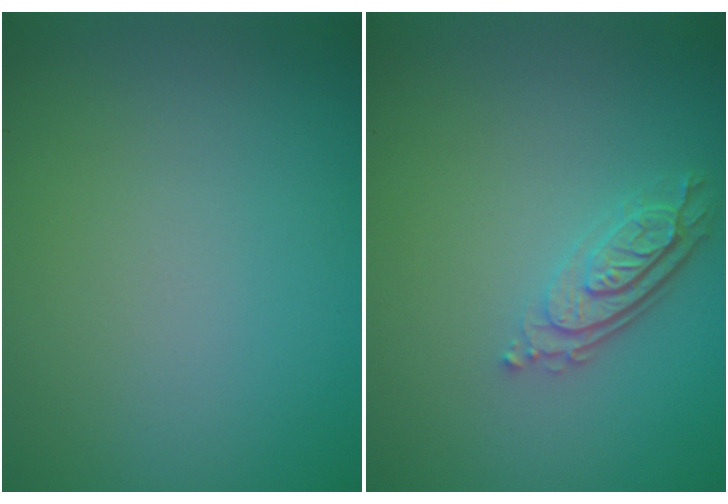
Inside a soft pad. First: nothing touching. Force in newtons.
{"total": 3.3, "press": 2.6, "slide": 2.1}